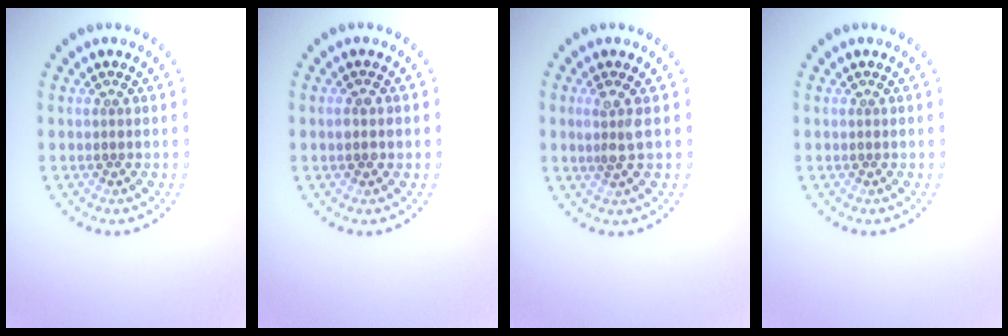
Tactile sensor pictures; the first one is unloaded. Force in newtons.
{"total": 1.5, "press": 1.5, "slide": 0.1}
{"total": 1.8, "press": 1.5, "slide": 0.9}
{"total": 0.0}